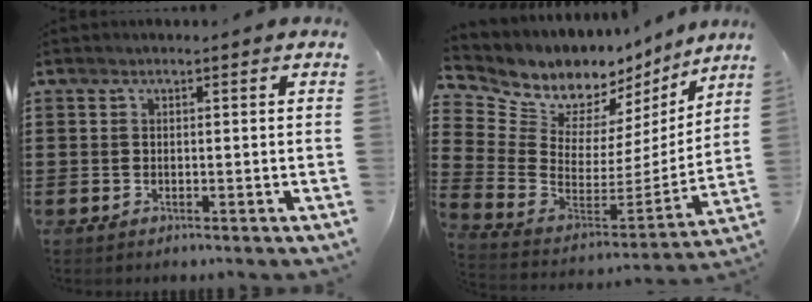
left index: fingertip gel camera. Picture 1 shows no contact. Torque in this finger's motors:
{"motor_torque": [2.14, 0.00, 0.21, 0.01]}